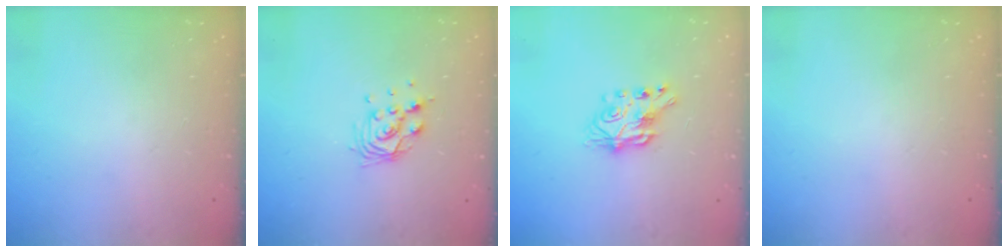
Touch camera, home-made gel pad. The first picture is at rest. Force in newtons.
{"total": 11.0, "press": 10.6, "slide": 2.9}
{"total": 7.4, "press": 7.3, "slide": 0.8}
{"total": 0.0}